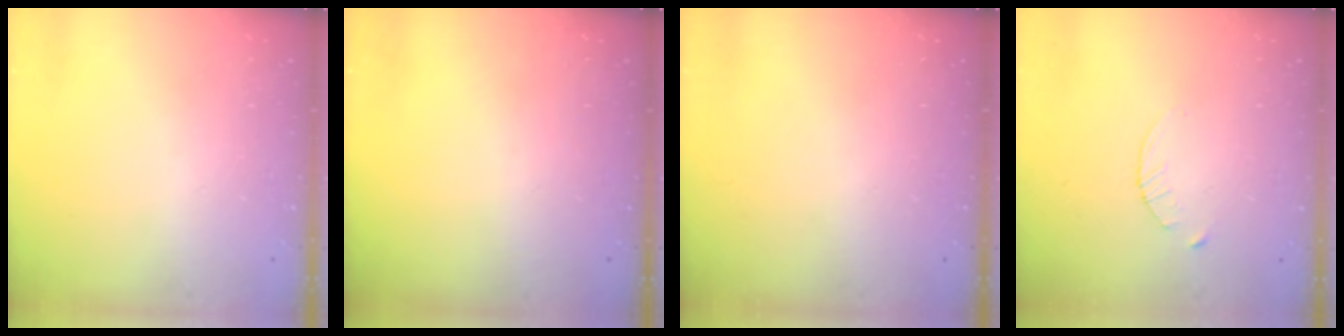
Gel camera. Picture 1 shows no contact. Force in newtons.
{"total": 0.0}
{"total": 0.0}
{"total": 2.9, "press": 2.9, "slide": 0.4}